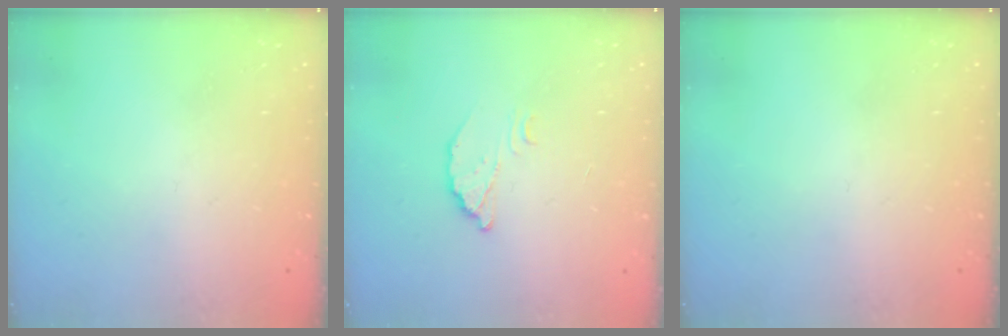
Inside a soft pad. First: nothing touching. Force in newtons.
{"total": 3.7, "press": 3.6, "slide": 0.3}
{"total": 0.0}